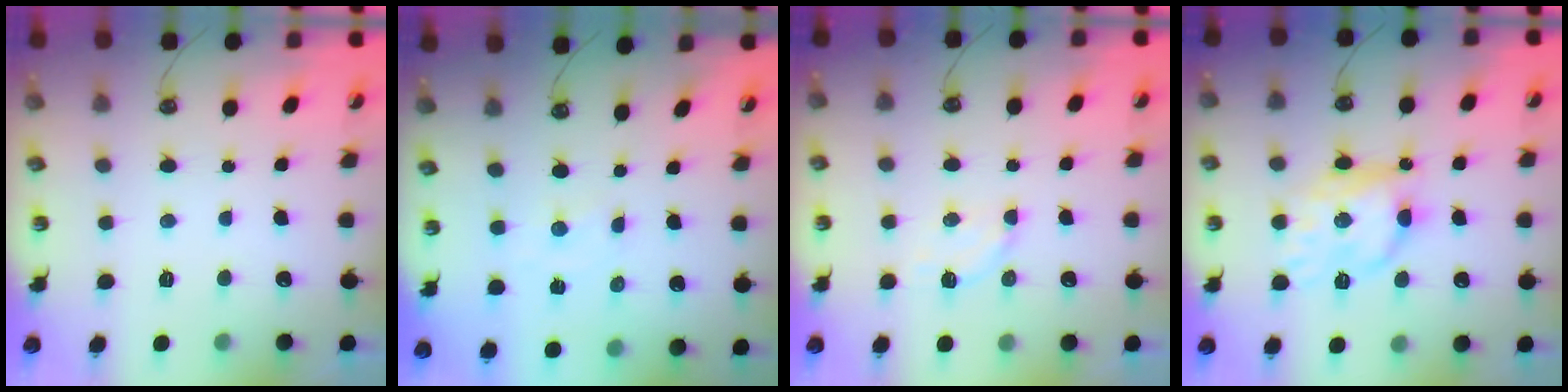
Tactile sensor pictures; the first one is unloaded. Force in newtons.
{"total": 1.8, "press": 1.7, "slide": 0.3}
{"total": 3.6, "press": 3.6, "slide": 0.8}
{"total": 13.9, "press": 13.9, "slide": 0.7}